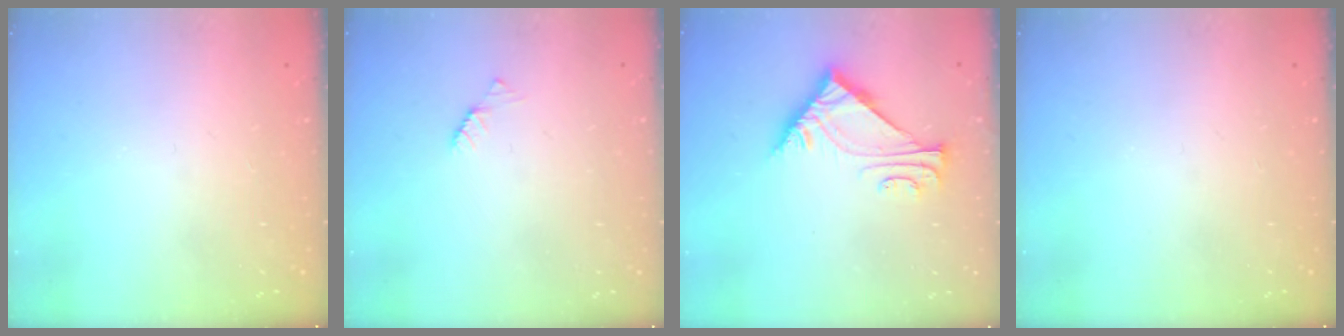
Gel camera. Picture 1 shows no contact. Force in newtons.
{"total": 2.8, "press": 2.8, "slide": 0.5}
{"total": 7.0, "press": 7.0, "slide": 0.3}
{"total": 0.0}